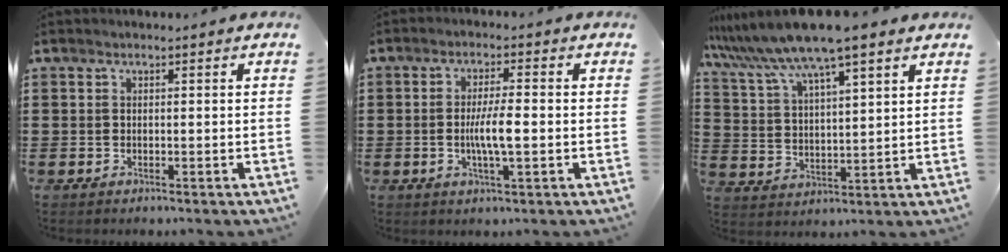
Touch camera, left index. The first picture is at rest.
{"total": 5.3, "force": [-0.6, 0.9, 5.2], "torque": [-0.104, -0.003, -0.017]}
{"total": 9.4, "force": [7.6, 0.0, 5.4], "torque": [-0.131, -0.035, 0.129]}